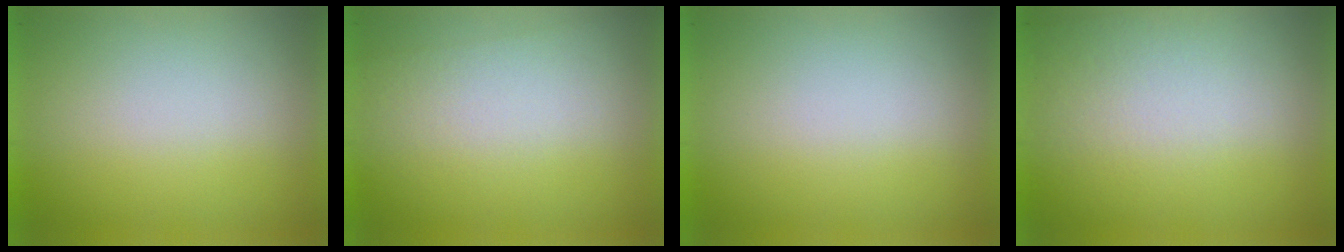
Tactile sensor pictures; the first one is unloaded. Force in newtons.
{"total": 2.0}
{"total": 0.0}
{"total": 2.1}